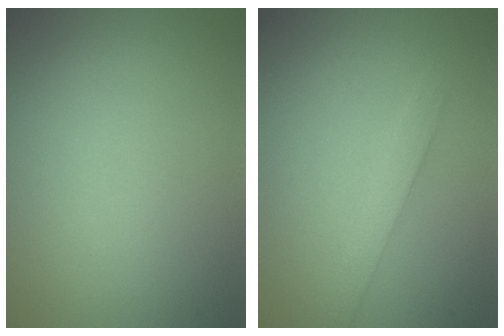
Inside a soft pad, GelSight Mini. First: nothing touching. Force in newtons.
{"total": 1.9, "press": 1.9, "slide": 0.2}